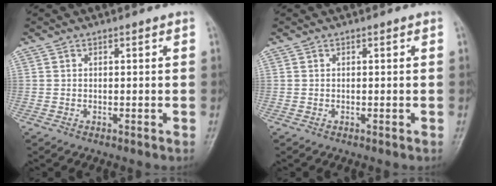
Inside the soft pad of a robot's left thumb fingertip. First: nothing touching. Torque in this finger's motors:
{"motor_torque": [0.00, 0.00, 0.07, -0.07, 0.00]}